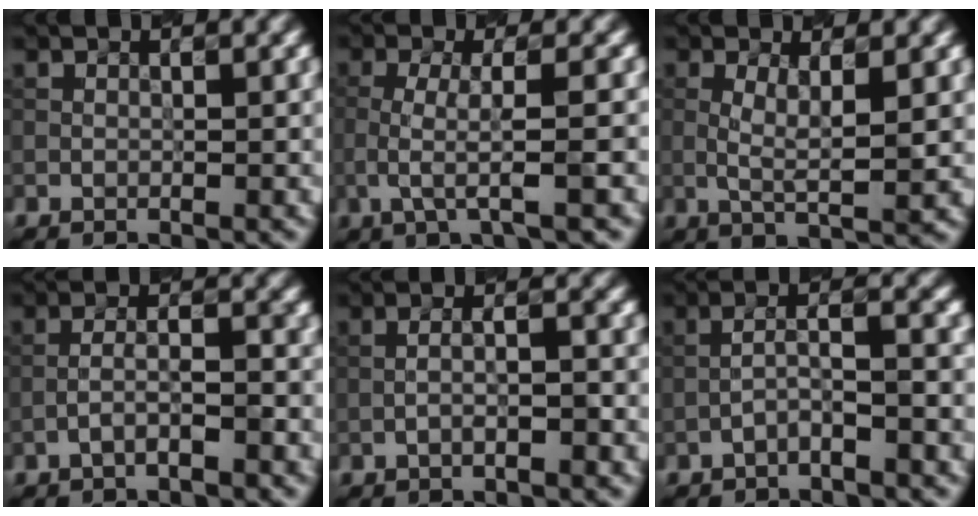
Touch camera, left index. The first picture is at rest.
{"total": 3.2, "force": [-1.0, 0.5, 2.9], "torque": [-0.061, 0.005, -0.016]}
{"total": 3.1, "force": [0.3, 0.5, 3.1], "torque": [-0.064, -0.001, 0.013]}
{"total": 2.3, "force": [-1.7, 0.3, 1.6], "torque": [-0.037, 0.018, -0.027]}
{"total": 2.5, "force": [-1.2, 0.3, 2.2], "torque": [-0.039, 0.015, -0.016]}
{"total": 2.7, "force": [-1.5, 0.2, 2.2], "torque": [-0.045, 0.019, -0.027]}